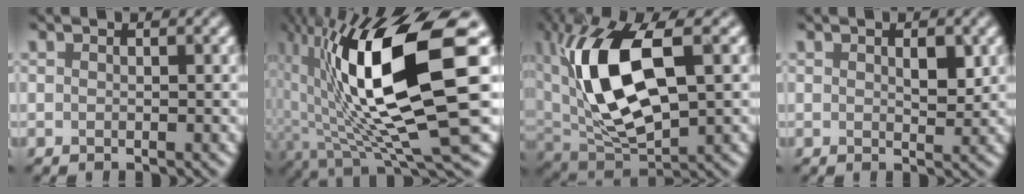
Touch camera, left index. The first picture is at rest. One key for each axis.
{"total": 14.8, "fx": 1.7, "fy": 4.5, "fz": 14.0, "tx": -0.257, "ty": -0.022, "tz": 0.040}
{"total": 12.5, "fx": 2.5, "fy": 5.8, "fz": 10.7, "tx": -0.216, "ty": 0.006, "tz": 0.048}
{"total": 1.5, "fx": 0.4, "fy": 0.5, "fz": 1.3, "tx": -0.028, "ty": -0.006, "tz": 0.014}